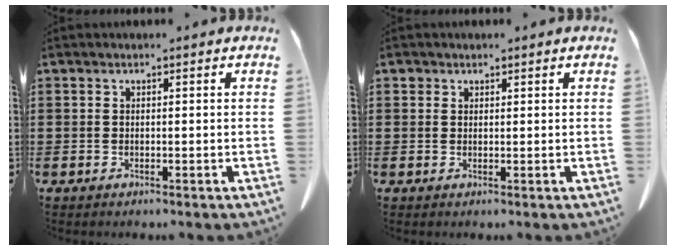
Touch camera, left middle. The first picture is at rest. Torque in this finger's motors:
{"motor_torque": [0.33, 0.44, 0.01, 0.01]}